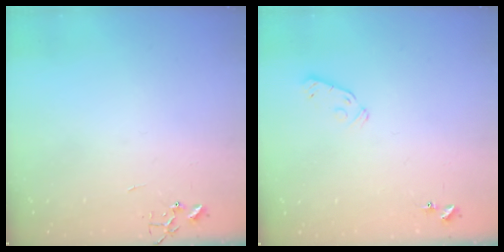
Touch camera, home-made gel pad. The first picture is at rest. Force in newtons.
{"total": 5.3, "press": 5.3, "slide": 0.7}